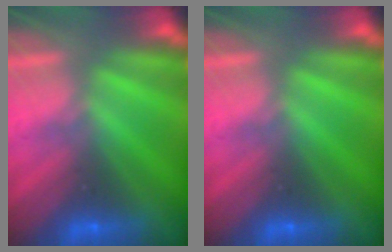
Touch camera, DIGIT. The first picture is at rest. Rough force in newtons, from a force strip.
{"total": 0.0}